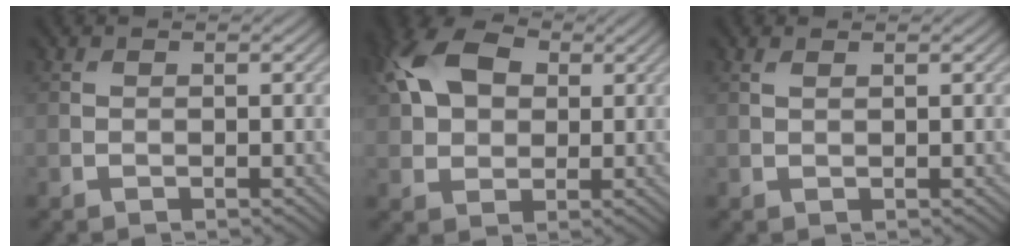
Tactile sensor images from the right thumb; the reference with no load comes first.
{"total": 10.6, "force": [3.3, 7.0, 7.2], "torque": [-0.174, 0.031, 0.051]}
{"total": 0.8, "force": [0.6, 0.1, 0.5], "torque": [-0.010, 0.003, 0.012]}